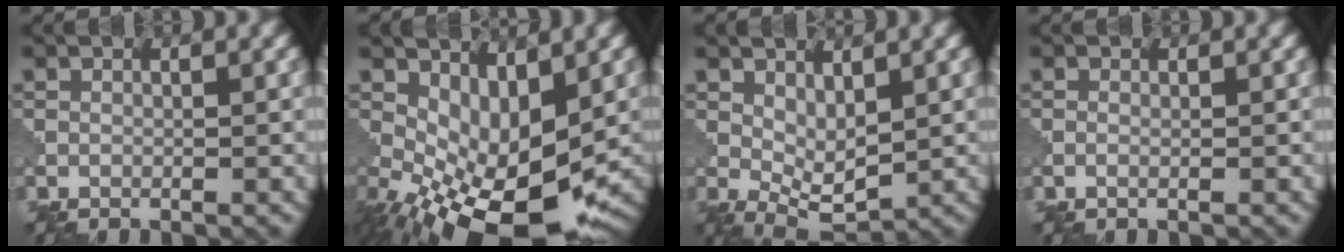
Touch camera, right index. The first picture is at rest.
{"total": 9.3, "force": [-1.7, 4.3, 8.1], "torque": [-0.150, -0.017, -0.019]}
{"total": 3.3, "force": [1.2, 1.5, 2.6], "torque": [-0.052, -0.007, 0.029]}
{"total": 0.6, "force": [0.0, 0.2, 0.6], "torque": [-0.010, 0.001, -0.004]}